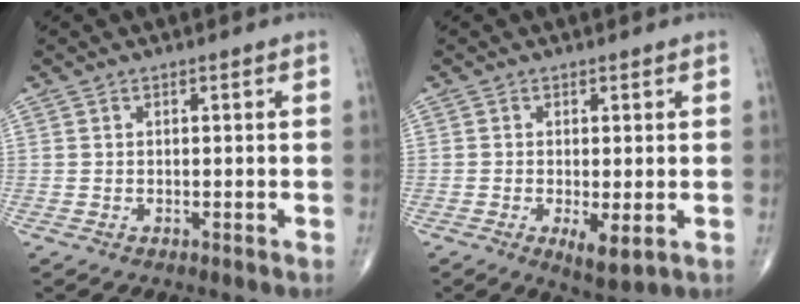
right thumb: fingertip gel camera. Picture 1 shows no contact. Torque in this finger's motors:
{"motor_torque": [-0.03, 0.64, -0.07, -0.07, 0.10]}